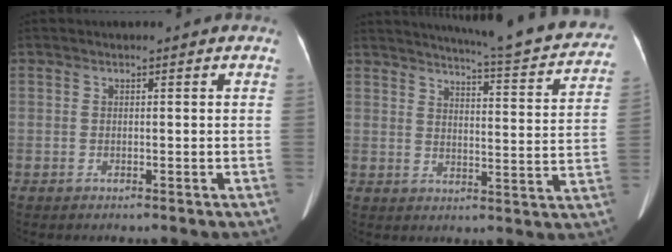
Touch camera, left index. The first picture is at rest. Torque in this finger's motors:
{"motor_torque": [0.18, -1.25, 0.00, 0.01]}